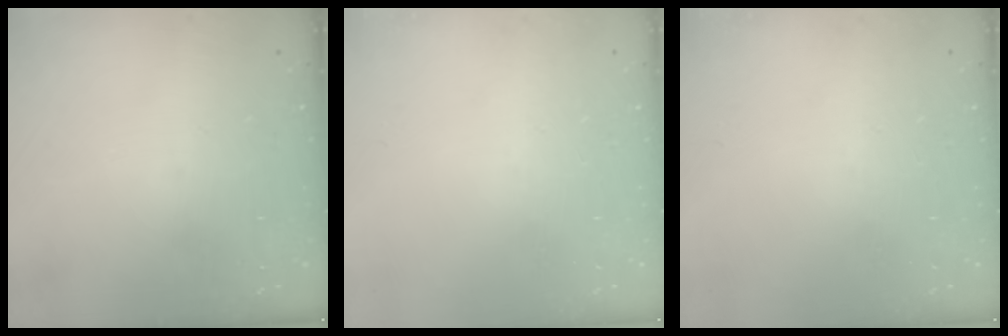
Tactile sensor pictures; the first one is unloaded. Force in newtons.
{"total": 0.0}
{"total": 0.0}